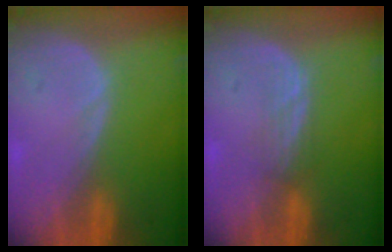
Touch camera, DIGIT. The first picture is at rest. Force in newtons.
{"total": 2.3, "press": 2.2, "slide": 0.5}